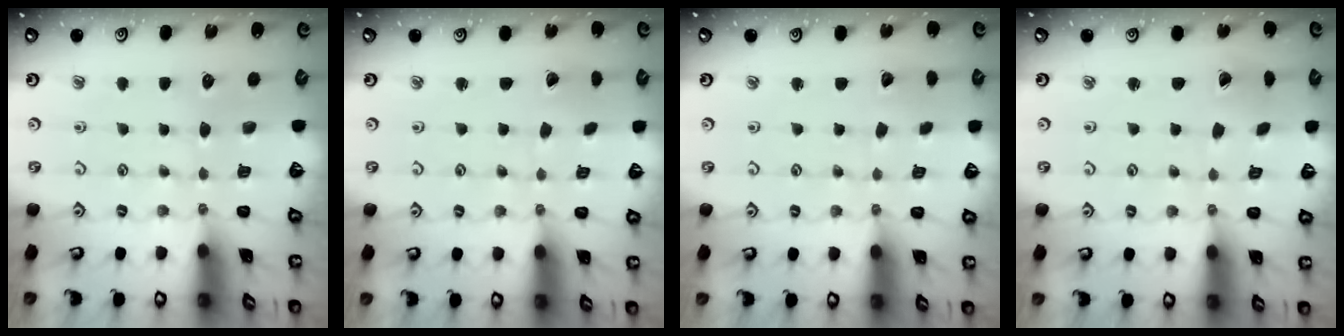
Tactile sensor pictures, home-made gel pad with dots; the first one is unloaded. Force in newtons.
{"total": 0.6, "press": 0.6, "slide": 0.1}
{"total": 2.0, "press": 2.0, "slide": 0.2}
{"total": 1.6, "press": 1.5, "slide": 0.3}